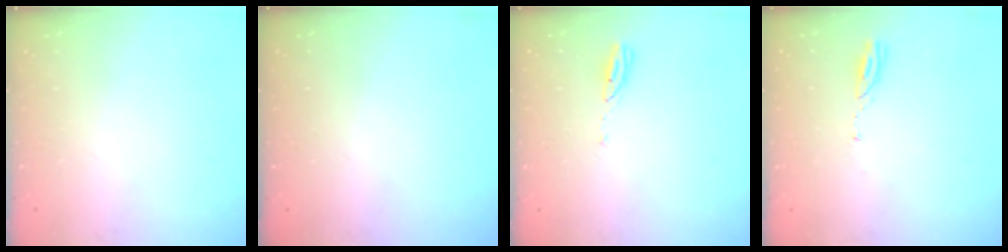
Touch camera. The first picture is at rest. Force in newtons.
{"total": 0.0}
{"total": 3.0, "press": 2.9, "slide": 0.3}
{"total": 3.3, "press": 3.3, "slide": 0.3}